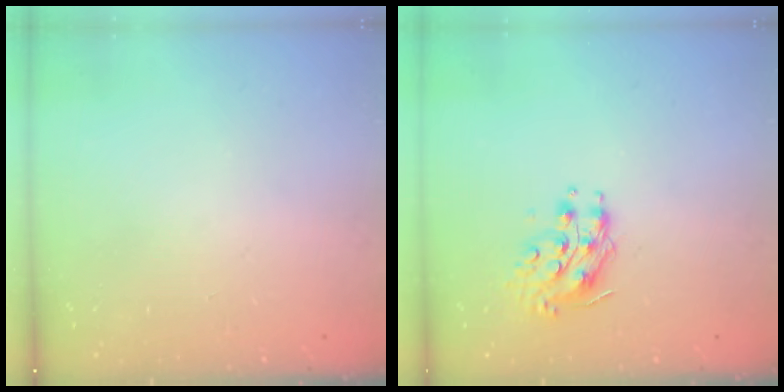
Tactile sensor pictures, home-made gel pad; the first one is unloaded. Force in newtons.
{"total": 9.0, "press": 9.0, "slide": 0.4}